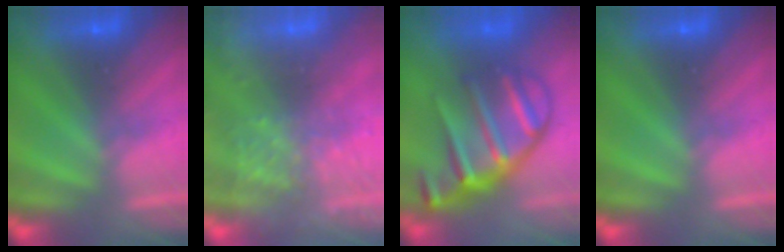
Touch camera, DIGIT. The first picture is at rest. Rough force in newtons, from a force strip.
{"total": 7.6}
{"total": 5.9}
{"total": 0.0}